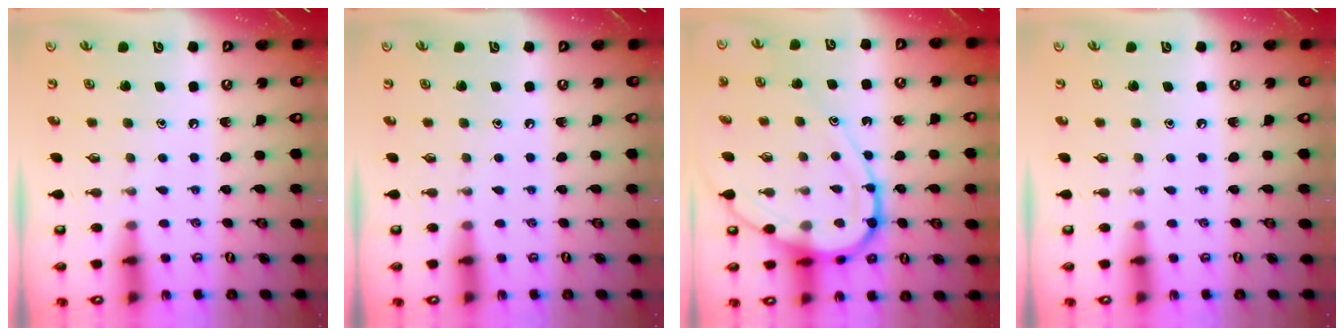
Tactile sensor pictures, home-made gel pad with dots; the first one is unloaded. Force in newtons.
{"total": 0.0}
{"total": 14.2, "press": 14.1, "slide": 1.5}
{"total": 0.0}